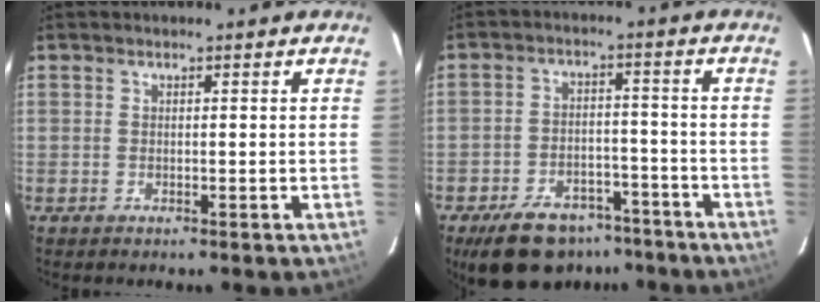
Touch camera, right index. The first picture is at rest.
{"total": 12.2, "force": [-9.2, 6.3, 4.8], "torque": [-0.077, 0.012, -0.141]}